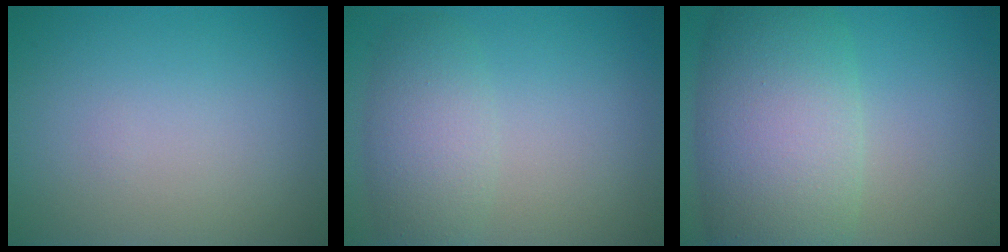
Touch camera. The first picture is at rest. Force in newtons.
{"total": 3.8, "press": 3.8, "slide": 0.2}
{"total": 10.4, "press": 10.3, "slide": 0.4}